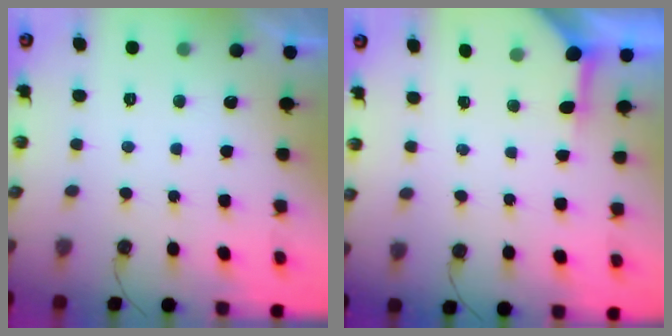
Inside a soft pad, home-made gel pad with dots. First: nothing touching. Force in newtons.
{"total": 3.8, "press": 3.7, "slide": 0.4}